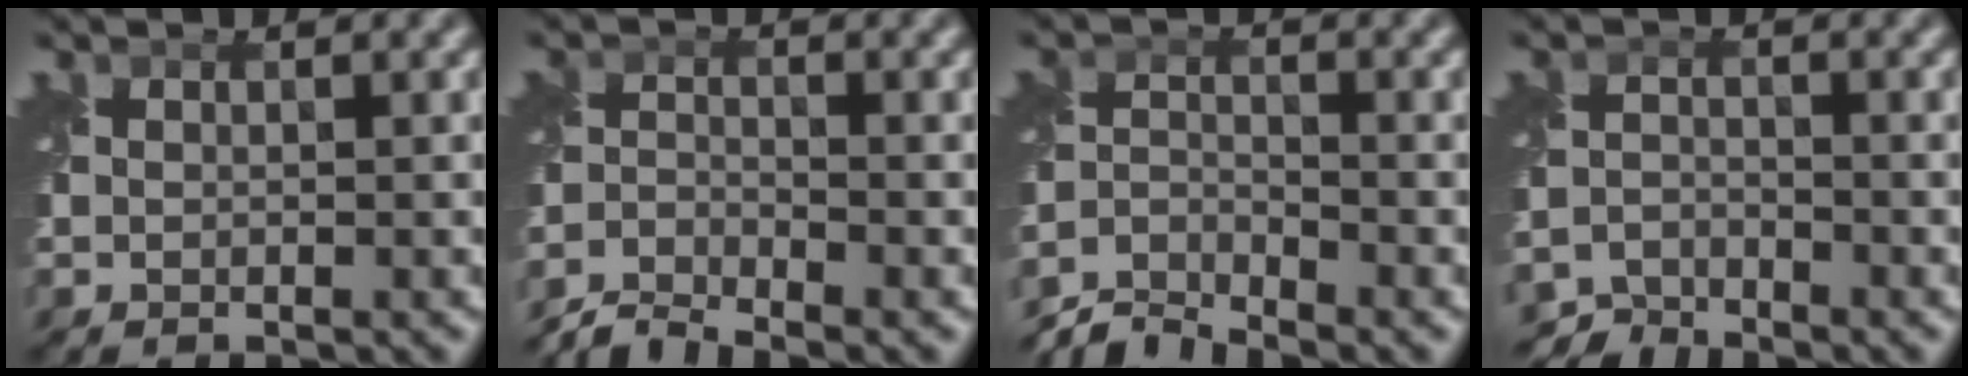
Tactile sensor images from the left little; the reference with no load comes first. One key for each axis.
{"total": 3.8, "fx": -3.7, "fy": 0.4, "fz": 0.8, "tx": -0.015, "ty": -0.007, "tz": -0.083}
{"total": 4.5, "fx": -4.3, "fy": 0.6, "fz": 0.9, "tx": -0.013, "ty": -0.006, "tz": -0.094}
{"total": 3.9, "fx": -3.9, "fy": 0.7, "fz": 0.2, "tx": -0.001, "ty": -0.014, "tz": -0.076}